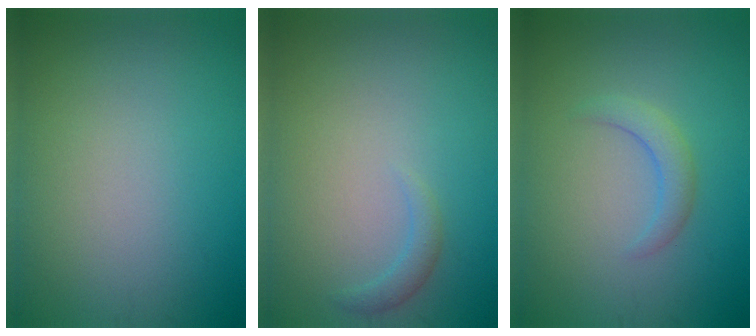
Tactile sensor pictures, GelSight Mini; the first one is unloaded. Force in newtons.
{"total": 1.2, "press": 1.2, "slide": 0.2}
{"total": 2.0, "press": 2.0, "slide": 0.3}